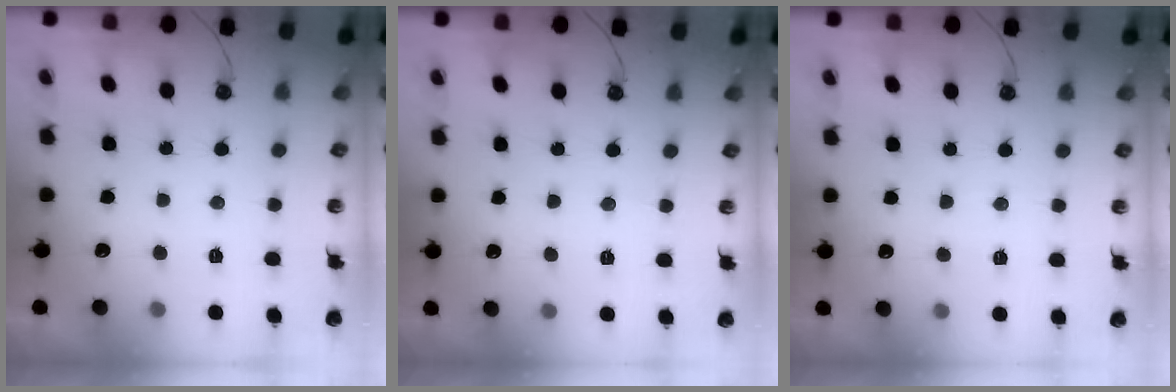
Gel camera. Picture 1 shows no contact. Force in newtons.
{"total": 4.4, "press": 4.3, "slide": 0.7}
{"total": 4.5, "press": 4.5, "slide": 0.7}